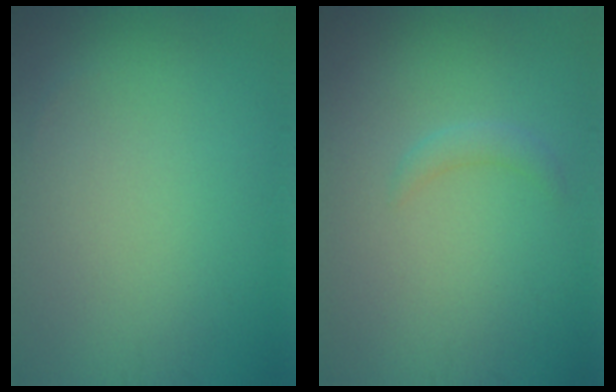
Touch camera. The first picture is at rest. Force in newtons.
{"total": 1.1, "press": 1.1, "slide": 0.1}